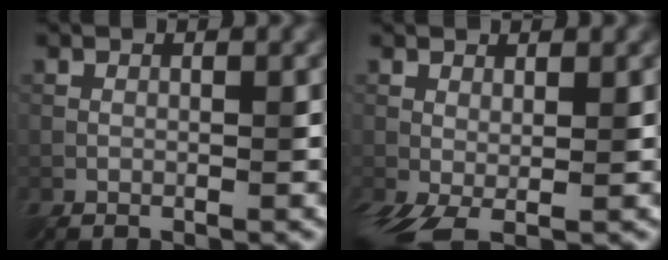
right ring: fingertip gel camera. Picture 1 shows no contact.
{"total": 4.5, "force": [-1.0, 1.8, 4.0], "torque": [-0.080, -0.011, -0.010]}